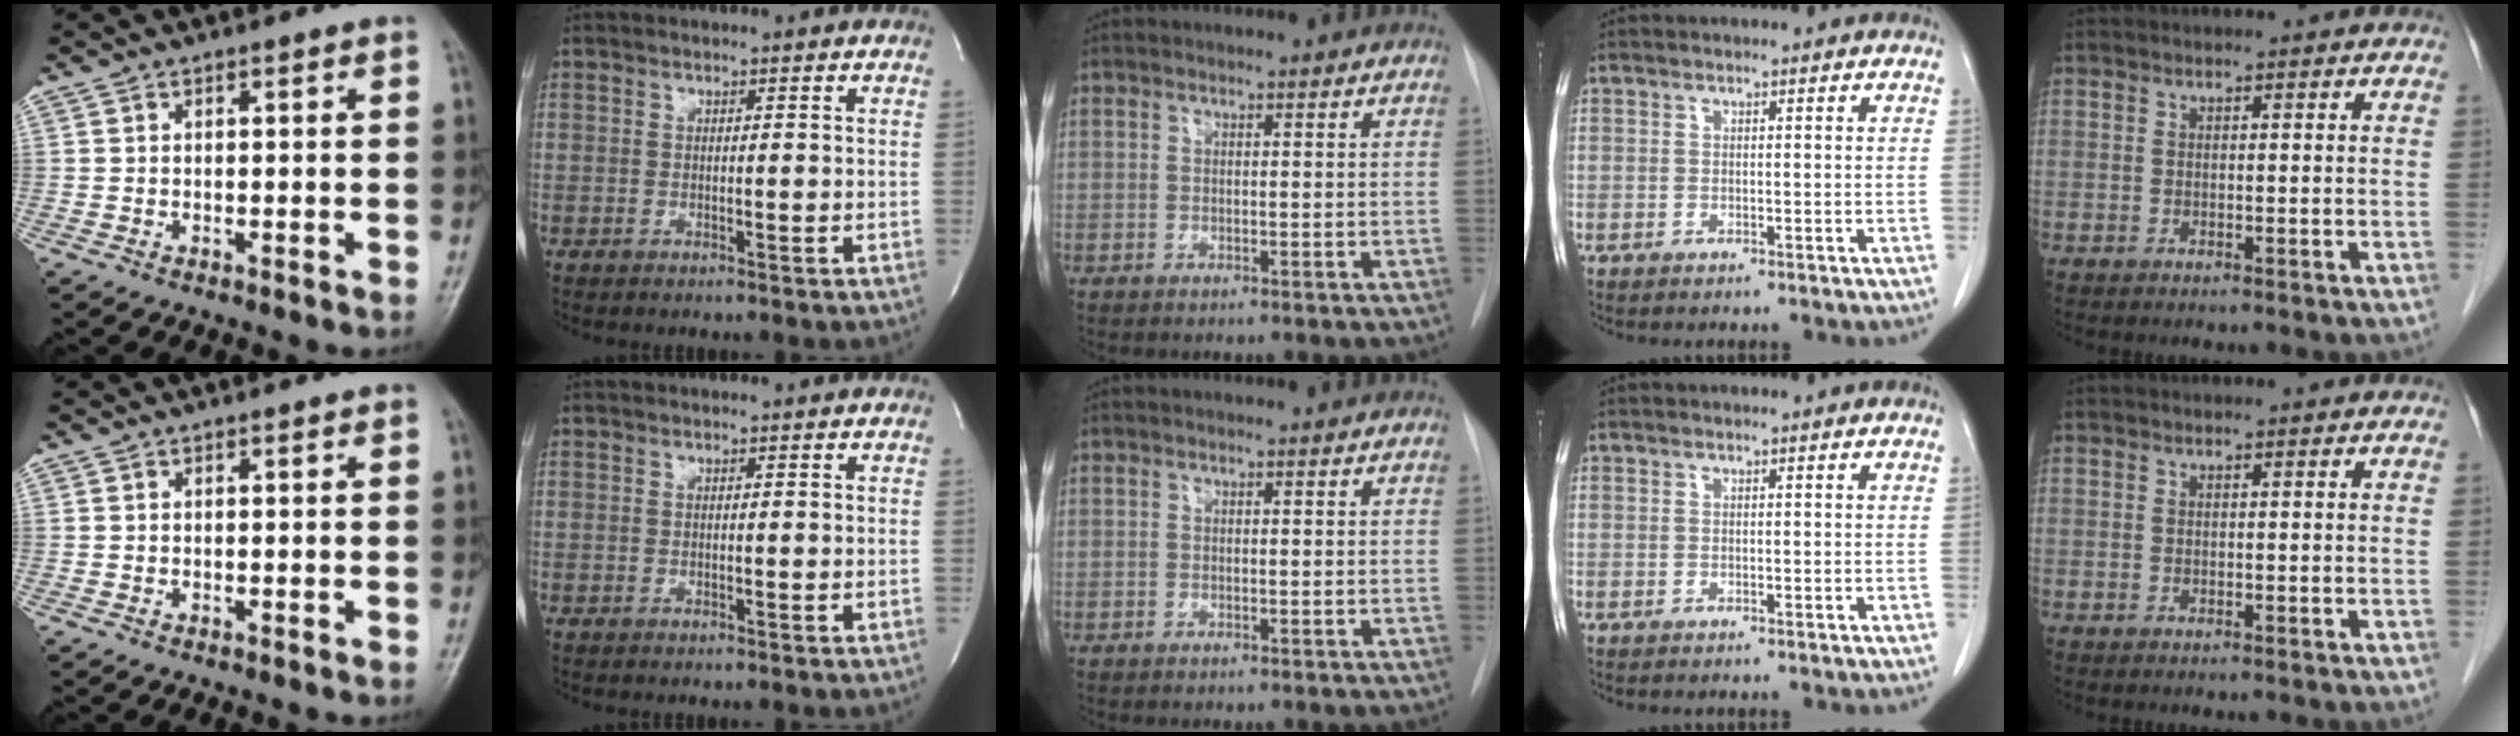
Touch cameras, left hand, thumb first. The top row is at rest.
{}